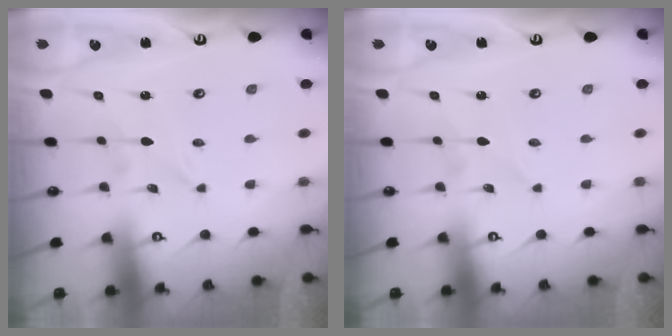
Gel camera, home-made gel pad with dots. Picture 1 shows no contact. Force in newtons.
{"total": 0.6, "press": 0.6, "slide": 0.1}